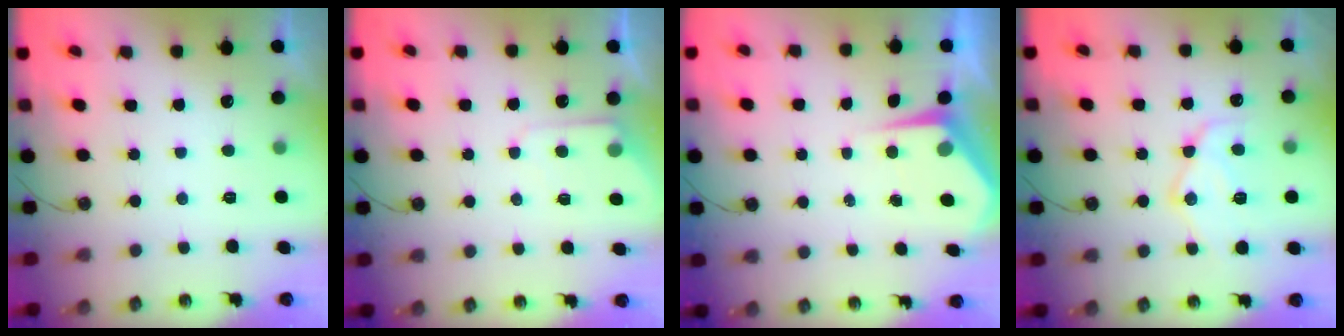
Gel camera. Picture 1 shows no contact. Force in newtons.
{"total": 4.5, "press": 4.4, "slide": 0.6}
{"total": 4.7, "press": 4.7, "slide": 0.4}
{"total": 14.8, "press": 14.7, "slide": 1.2}